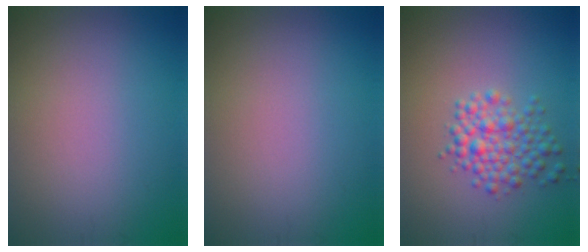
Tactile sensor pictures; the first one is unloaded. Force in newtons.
{"total": 0.0}
{"total": 3.6, "press": 3.6, "slide": 0.0}